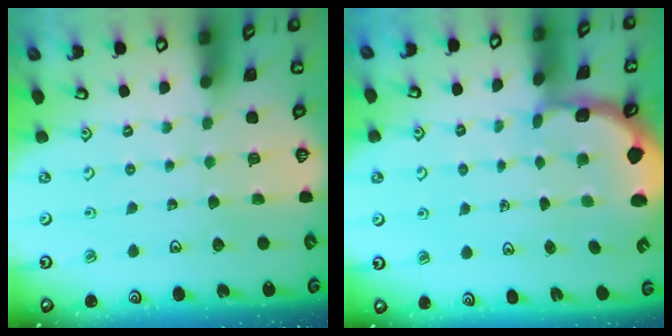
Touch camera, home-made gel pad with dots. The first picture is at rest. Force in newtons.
{"total": 1.8, "press": 1.8, "slide": 0.5}